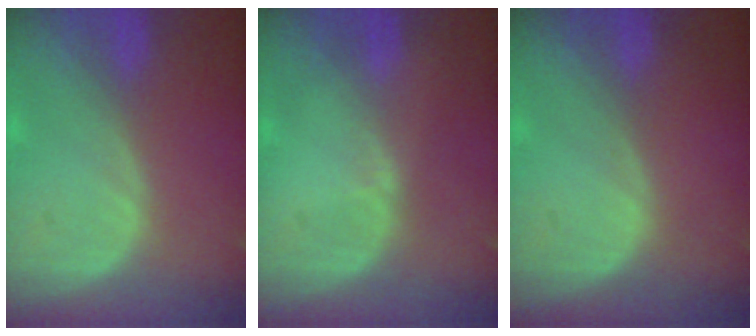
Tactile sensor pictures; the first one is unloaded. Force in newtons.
{"total": 0.6, "press": 0.6, "slide": 0.2}
{"total": 0.0}